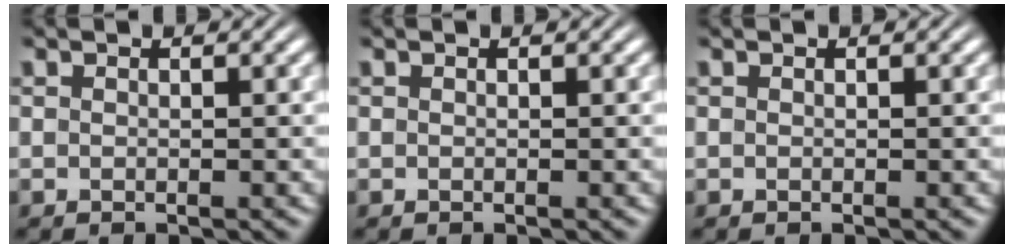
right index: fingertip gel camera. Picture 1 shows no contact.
{"total": 0.0}
{"total": 0.0}